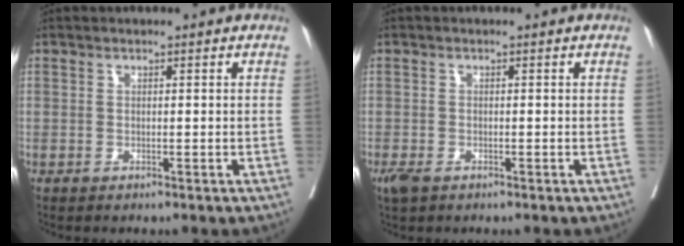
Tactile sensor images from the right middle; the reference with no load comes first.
{"total": 2.7, "force": [-1.8, 1.4, 1.6], "torque": [-0.037, -0.008, -0.028]}